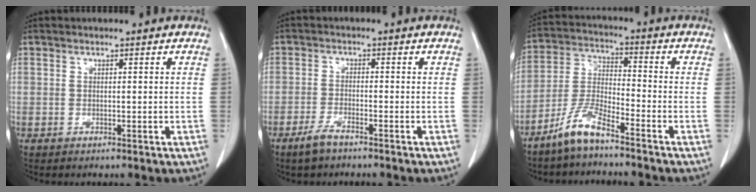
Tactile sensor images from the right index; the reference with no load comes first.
{"total": 3.0, "force": [-2.4, 0.5, 1.7], "torque": [-0.040, -0.004, -0.046]}
{"total": 7.6, "force": [-5.9, 1.0, 4.7], "torque": [-0.107, -0.014, -0.125]}